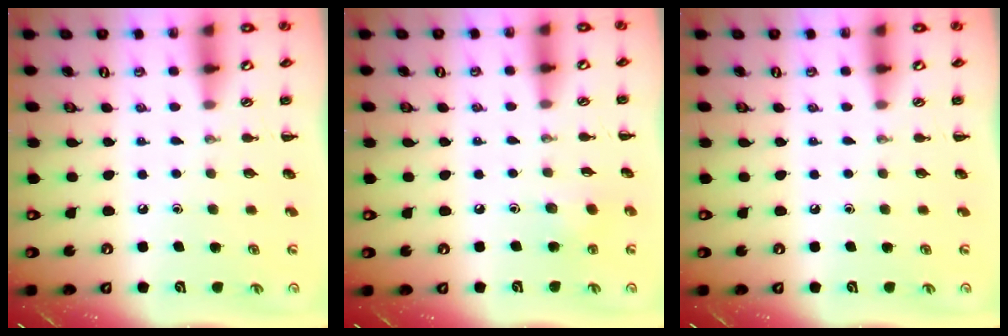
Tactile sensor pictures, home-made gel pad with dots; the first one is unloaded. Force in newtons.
{"total": 3.7, "press": 3.5, "slide": 1.2}
{"total": 0.0}